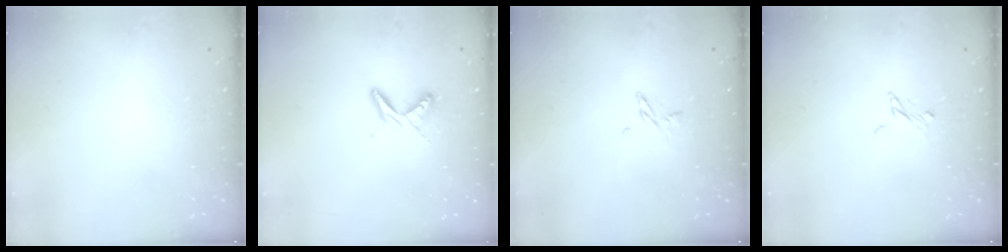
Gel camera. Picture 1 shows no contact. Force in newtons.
{"total": 6.0, "press": 6.0, "slide": 0.7}
{"total": 3.2, "press": 3.2, "slide": 0.3}
{"total": 2.8, "press": 2.7, "slide": 0.3}